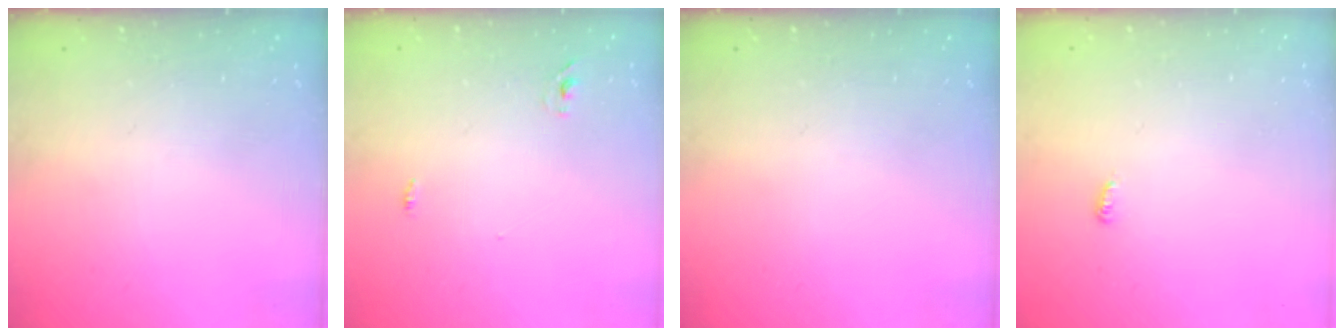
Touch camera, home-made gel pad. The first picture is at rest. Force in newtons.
{"total": 2.9, "press": 2.7, "slide": 1.0}
{"total": 0.0}
{"total": 2.9, "press": 2.9, "slide": 0.3}